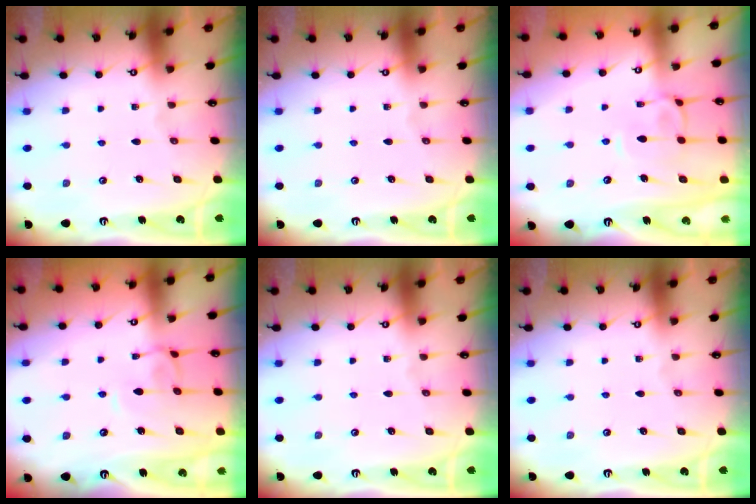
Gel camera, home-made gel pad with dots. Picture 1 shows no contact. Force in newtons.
{"total": 0.0}
{"total": 2.5, "press": 2.2, "slide": 1.0}
{"total": 2.5, "press": 2.5, "slide": 0.5}
{"total": 0.0}
{"total": 0.0}